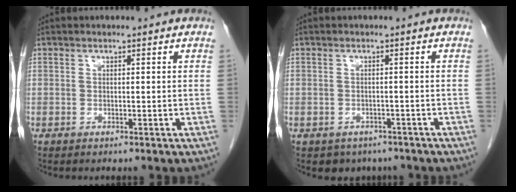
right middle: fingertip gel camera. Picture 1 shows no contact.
{"total": 4.2, "force": [-3.1, 2.7, 0.5], "torque": [-0.003, 0.009, -0.037]}